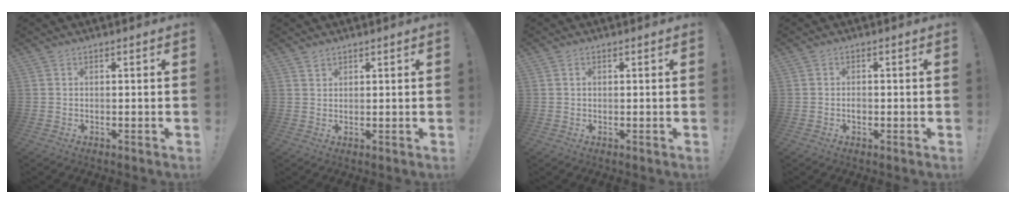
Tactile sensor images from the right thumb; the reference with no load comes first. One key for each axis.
{"total": 1.5, "fx": 1.4, "fy": 0.5, "fz": 0.2, "tx": -0.004, "ty": -0.007, "tz": 0.027}
{"total": 0.7, "fx": 0.2, "fy": 0.6, "fz": 0.3, "tx": -0.012, "ty": 0.006, "tz": 0.004}
{"total": 1.6, "fx": -0.9, "fy": 1.0, "fz": 0.9, "tx": -0.014, "ty": 0.002, "tz": -0.016}